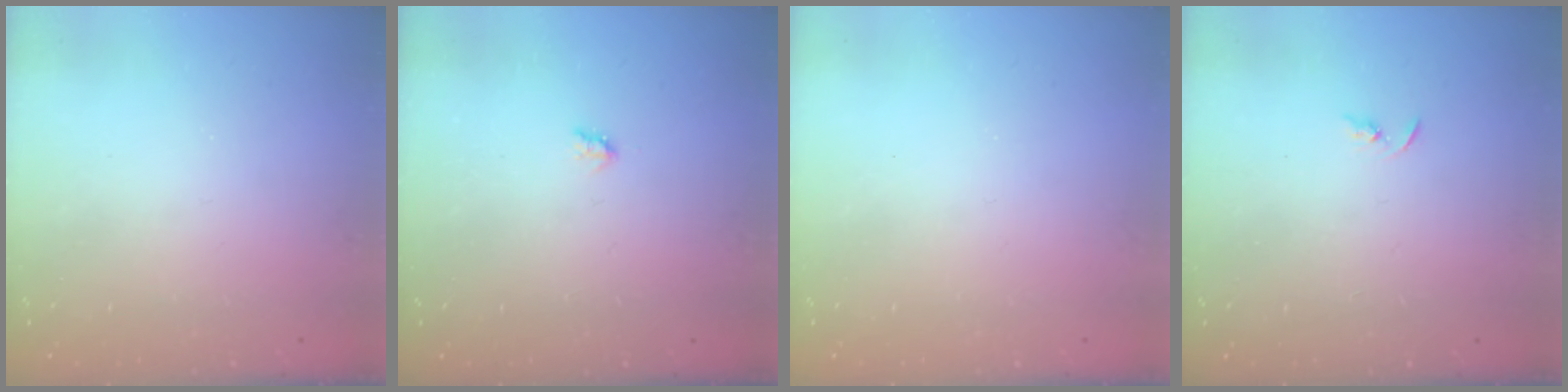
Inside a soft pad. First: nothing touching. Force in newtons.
{"total": 1.9, "press": 1.9, "slide": 0.3}
{"total": 0.0}
{"total": 2.4, "press": 2.3, "slide": 0.2}